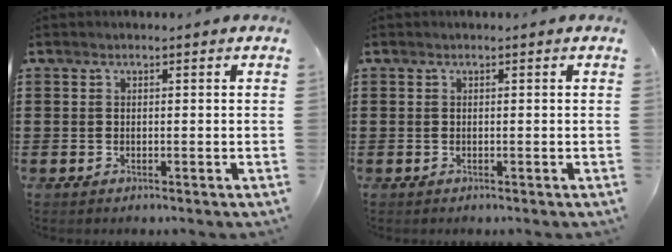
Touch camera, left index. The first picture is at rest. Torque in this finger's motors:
{"motor_torque": [0.00, 0.00, 0.00, 0.00]}